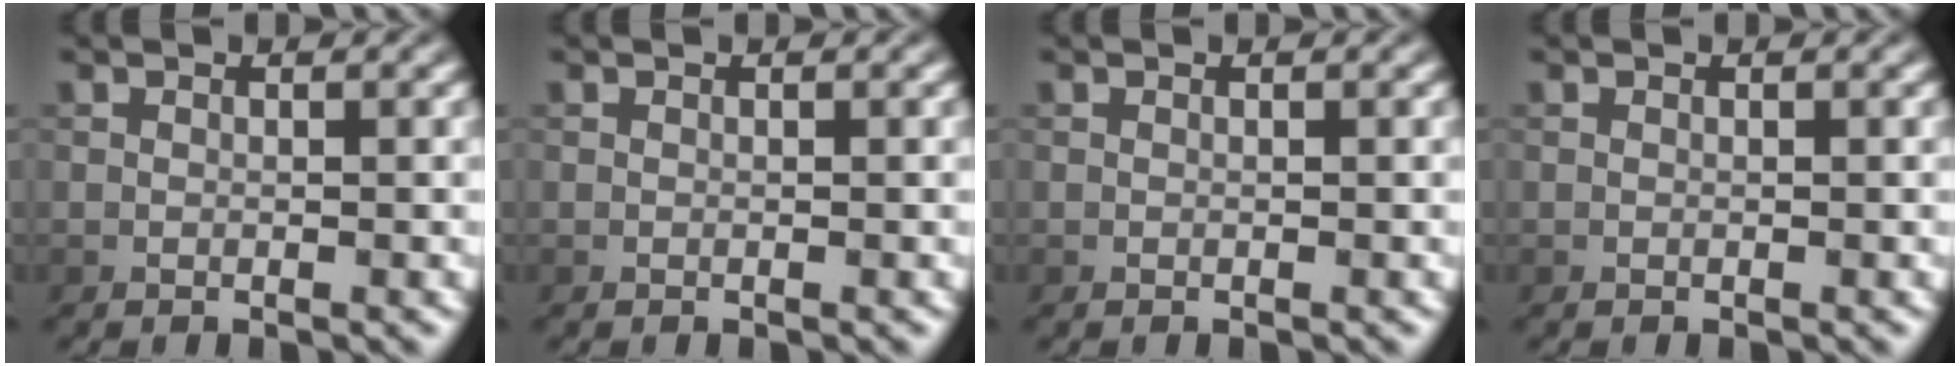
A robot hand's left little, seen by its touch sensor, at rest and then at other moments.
{"total": 0.0}
{"total": 0.0}
{"total": 0.0}